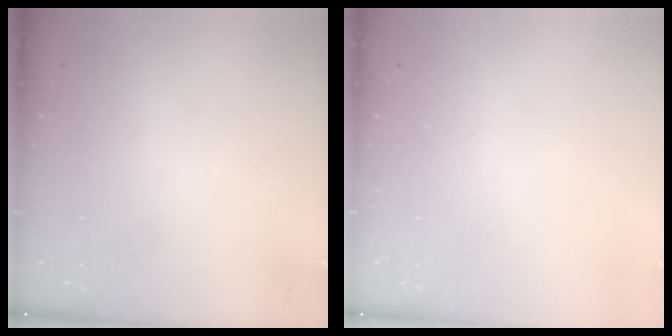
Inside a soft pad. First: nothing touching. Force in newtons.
{"total": 0.0}